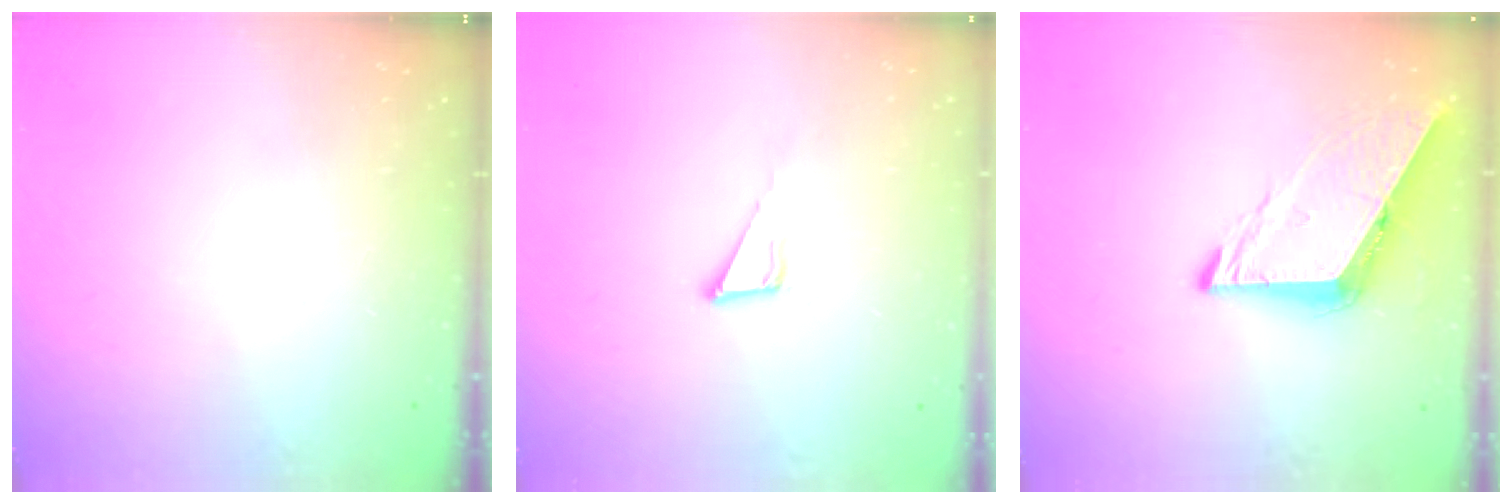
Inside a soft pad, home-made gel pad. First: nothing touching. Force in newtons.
{"total": 3.8, "press": 3.8, "slide": 0.2}
{"total": 7.9, "press": 7.9, "slide": 0.4}